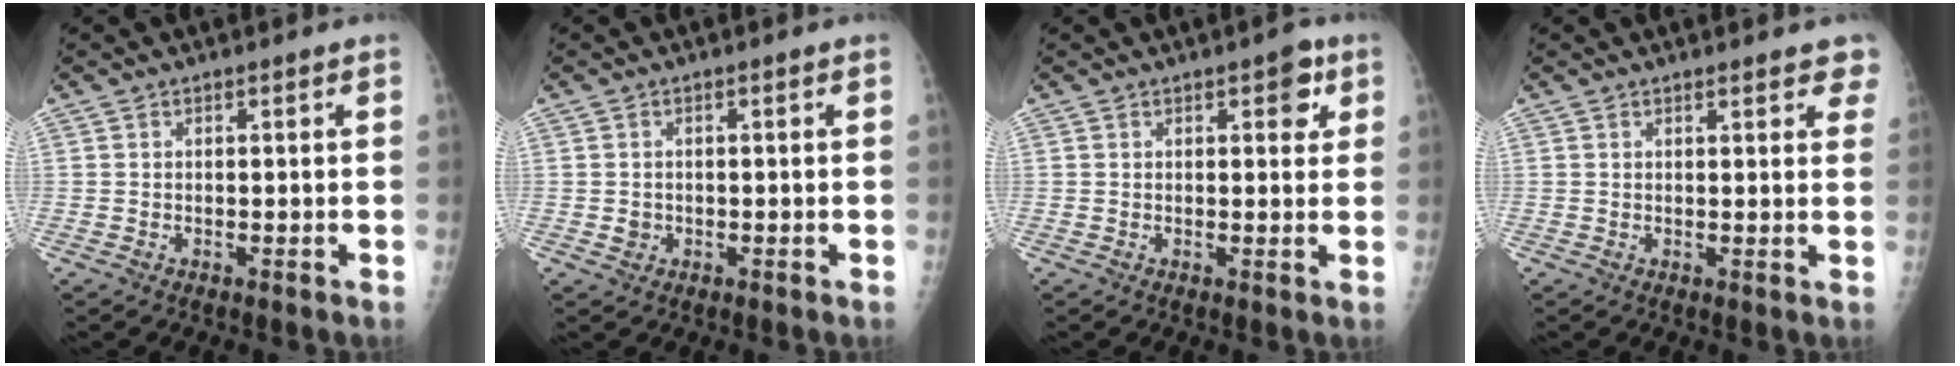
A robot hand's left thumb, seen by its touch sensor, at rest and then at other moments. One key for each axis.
{"total": 1.7, "fx": -0.5, "fy": 1.5, "fz": 0.6, "tx": -0.002, "ty": 0.005, "tz": -0.005}
{"total": 4.0, "fx": 1.7, "fy": 2.0, "fz": 3.0, "tx": -0.015, "ty": -0.001, "tz": 0.012}
{"total": 4.6, "fx": 3.4, "fy": 1.5, "fz": 2.7, "tx": -0.004, "ty": -0.007, "tz": 0.033}